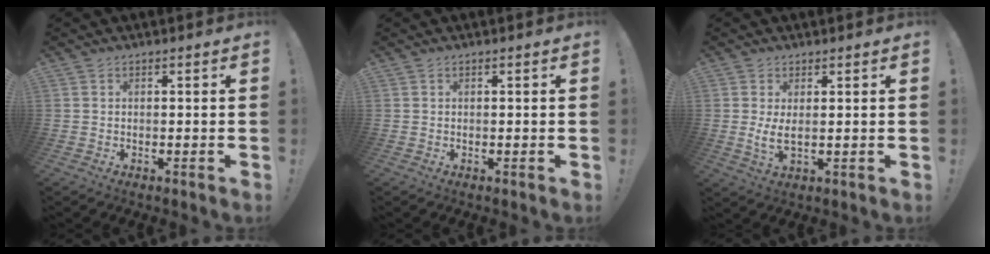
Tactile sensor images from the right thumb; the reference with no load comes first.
{"total": 0.0}
{"total": 4.5, "force": [0.9, 1.5, 4.1], "torque": [-0.063, -0.012, 0.015]}